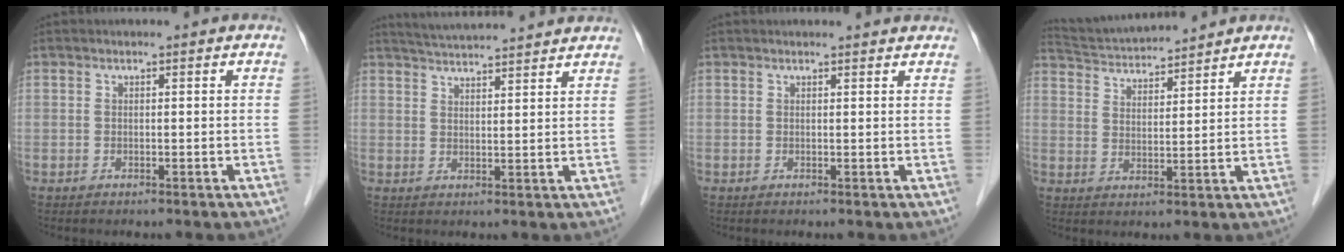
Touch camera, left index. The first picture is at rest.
{"total": 10.8, "force": [10.1, 0.3, 3.6], "torque": [-0.064, 0.029, 0.143]}
{"total": 5.0, "force": [4.8, 0.4, 1.1], "torque": [-0.012, 0.021, 0.045]}
{"total": 10.1, "force": [9.7, 0.0, 2.6], "torque": [-0.059, 0.023, 0.170]}